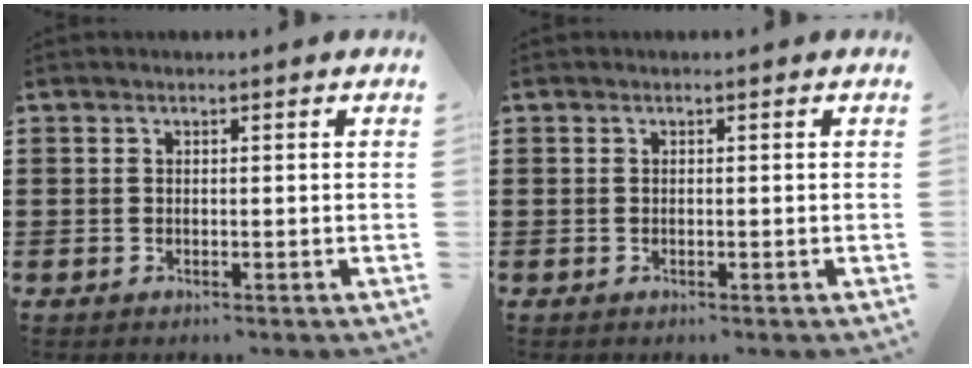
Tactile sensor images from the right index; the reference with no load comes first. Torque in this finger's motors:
{"motor_torque": [0.64, 1.50, 0.00, 0.01]}